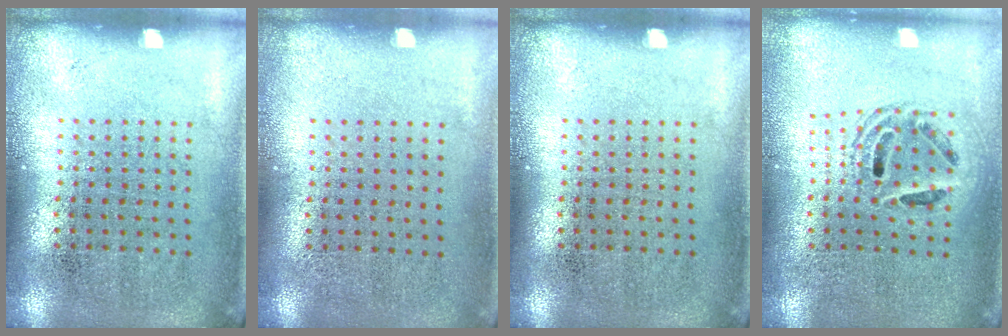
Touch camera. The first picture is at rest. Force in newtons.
{"total": 0.0}
{"total": 0.0}
{"total": 1.5, "press": 1.3, "slide": 0.8}